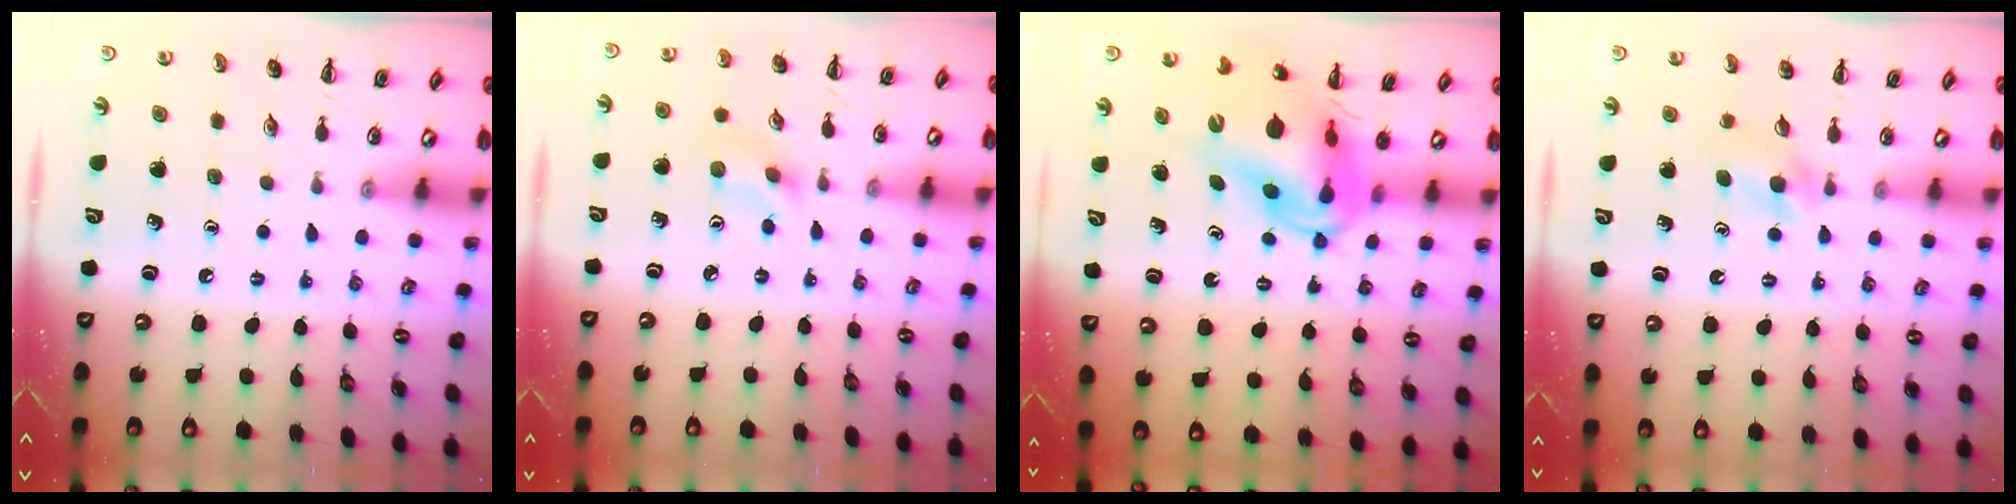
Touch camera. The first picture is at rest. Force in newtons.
{"total": 1.6, "press": 1.5, "slide": 0.5}
{"total": 11.7, "press": 11.2, "slide": 3.5}
{"total": 3.2, "press": 3.0, "slide": 1.2}